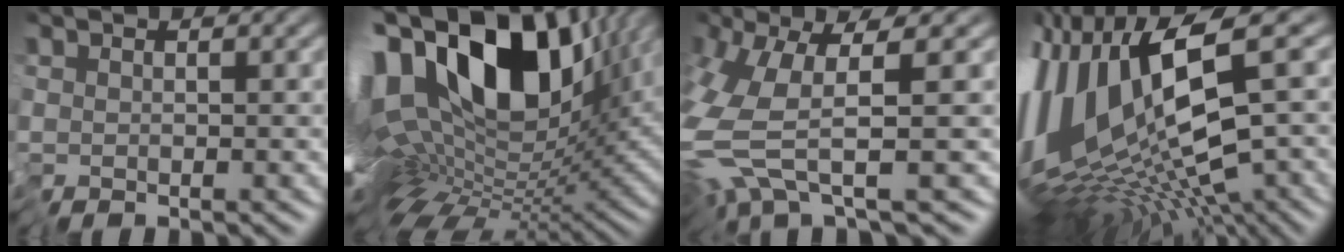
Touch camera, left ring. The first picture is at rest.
{"total": 19.1, "force": [6.0, 9.9, 15.2], "torque": [-0.264, 0.021, 0.110]}
{"total": 6.3, "force": [-0.9, 1.3, 6.1], "torque": [-0.167, -0.011, -0.017]}
{"total": 14.9, "force": [0.2, 5.8, 13.7], "torque": [-0.264, 0.016, 0.015]}